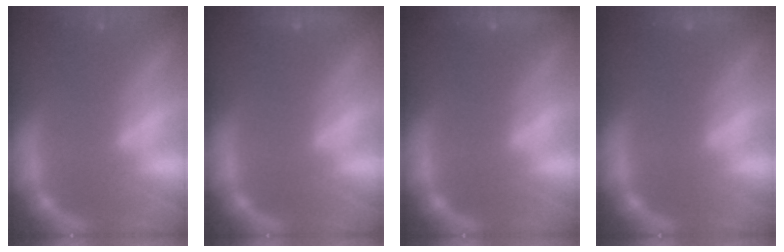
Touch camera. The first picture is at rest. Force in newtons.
{"total": 1.9}
{"total": 3.0}
{"total": 1.4}